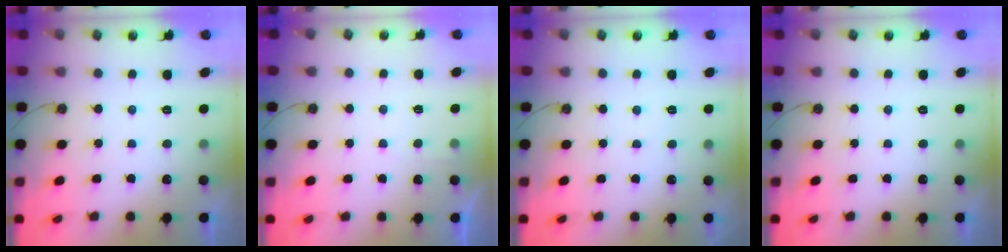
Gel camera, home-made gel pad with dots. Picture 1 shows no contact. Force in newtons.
{"total": 2.8, "press": 2.7, "slide": 0.4}
{"total": 2.6, "press": 2.6, "slide": 0.4}
{"total": 0.0}